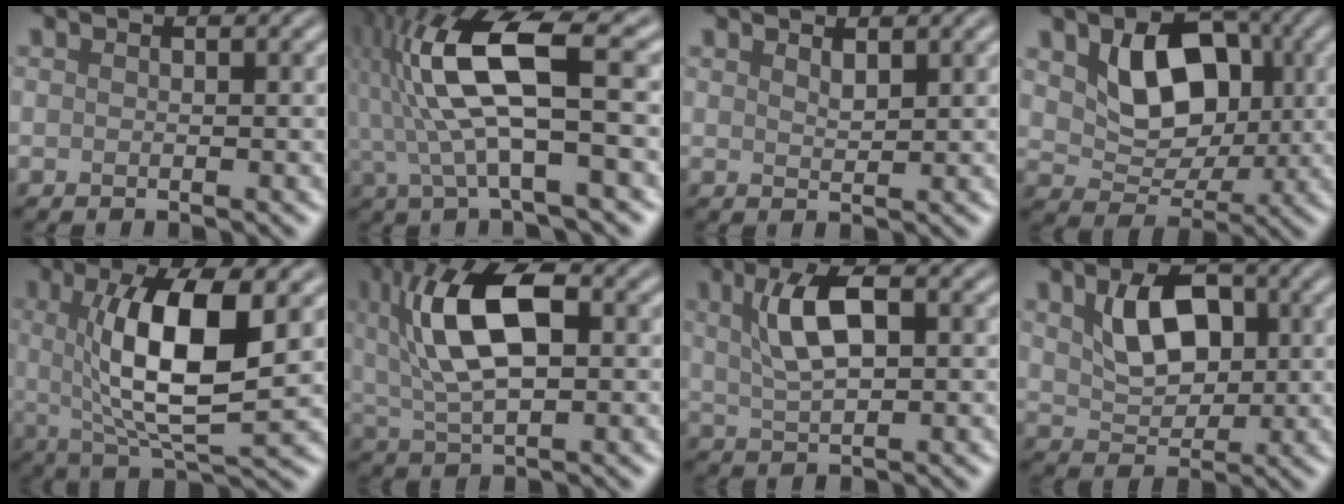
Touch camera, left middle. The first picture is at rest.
{"total": 10.1, "force": [0.9, 2.7, 9.6], "torque": [-0.197, 0.018, 0.015]}
{"total": 1.1, "force": [0.9, 0.3, 0.5], "torque": [-0.012, -0.002, 0.017]}
{"total": 7.0, "force": [1.4, 4.9, 4.8], "torque": [-0.088, -0.010, 0.025]}
{"total": 9.6, "force": [1.4, 2.8, 9.0], "torque": [-0.149, -0.007, 0.029]}
{"total": 9.5, "force": [2.0, 4.3, 8.2], "torque": [-0.155, 0.013, 0.027]}
{"total": 5.1, "force": [1.4, 1.9, 4.5], "torque": [-0.088, 0.008, 0.024]}
{"total": 5.6, "force": [1.5, 3.5, 4.1], "torque": [-0.081, 0.002, 0.027]}